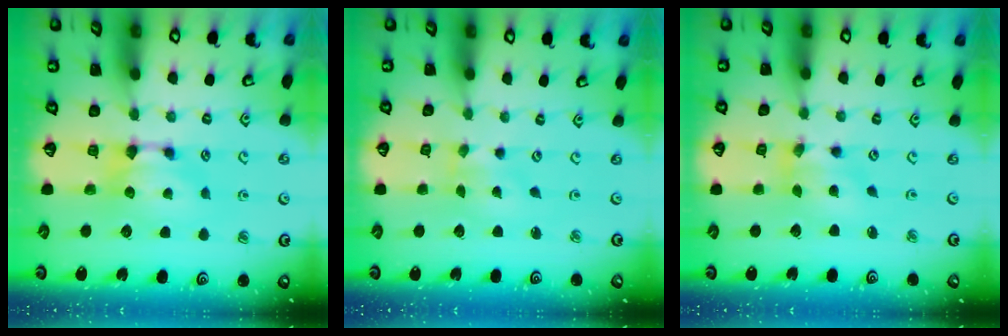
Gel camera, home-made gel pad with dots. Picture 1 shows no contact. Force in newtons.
{"total": 3.3, "press": 3.1, "slide": 1.0}
{"total": 2.3, "press": 2.0, "slide": 1.2}